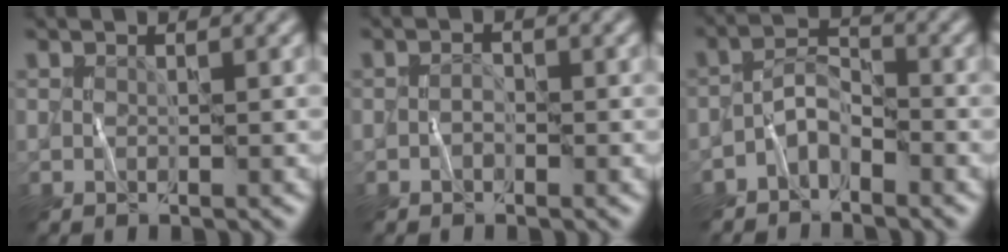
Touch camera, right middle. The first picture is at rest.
{"total": 0.7, "force": [-0.5, 0.4, 0.3], "torque": [-0.003, 0.006, -0.011]}
{"total": 3.0, "force": [-2.1, 1.5, 1.6], "torque": [-0.022, 0.011, -0.049]}